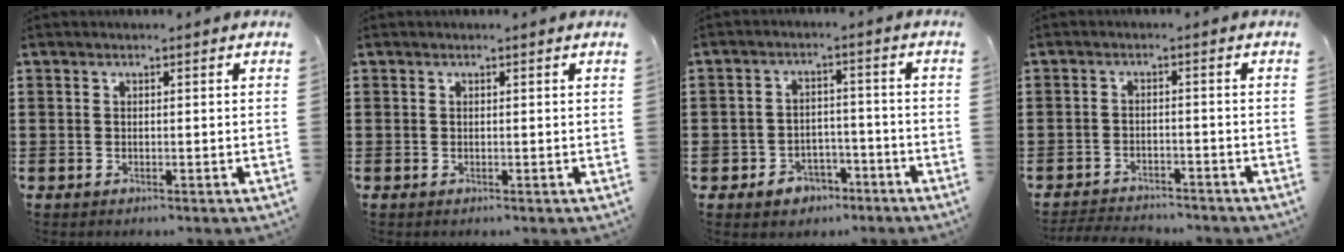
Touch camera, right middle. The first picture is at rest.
{"total": 0.0}
{"total": 3.8, "force": [-3.0, 2.3, 0.5], "torque": [-0.016, 0.011, -0.061]}
{"total": 3.2, "force": [-3.1, 0.5, 0.1], "torque": [-0.007, 0.000, -0.068]}